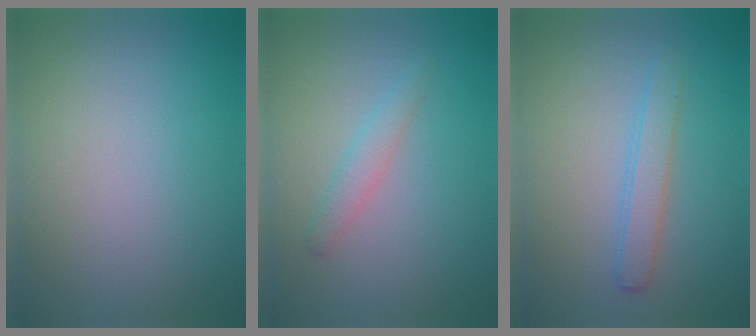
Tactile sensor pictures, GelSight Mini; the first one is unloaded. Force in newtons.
{"total": 1.4, "press": 1.4, "slide": 0.1}
{"total": 2.0, "press": 2.0, "slide": 0.0}